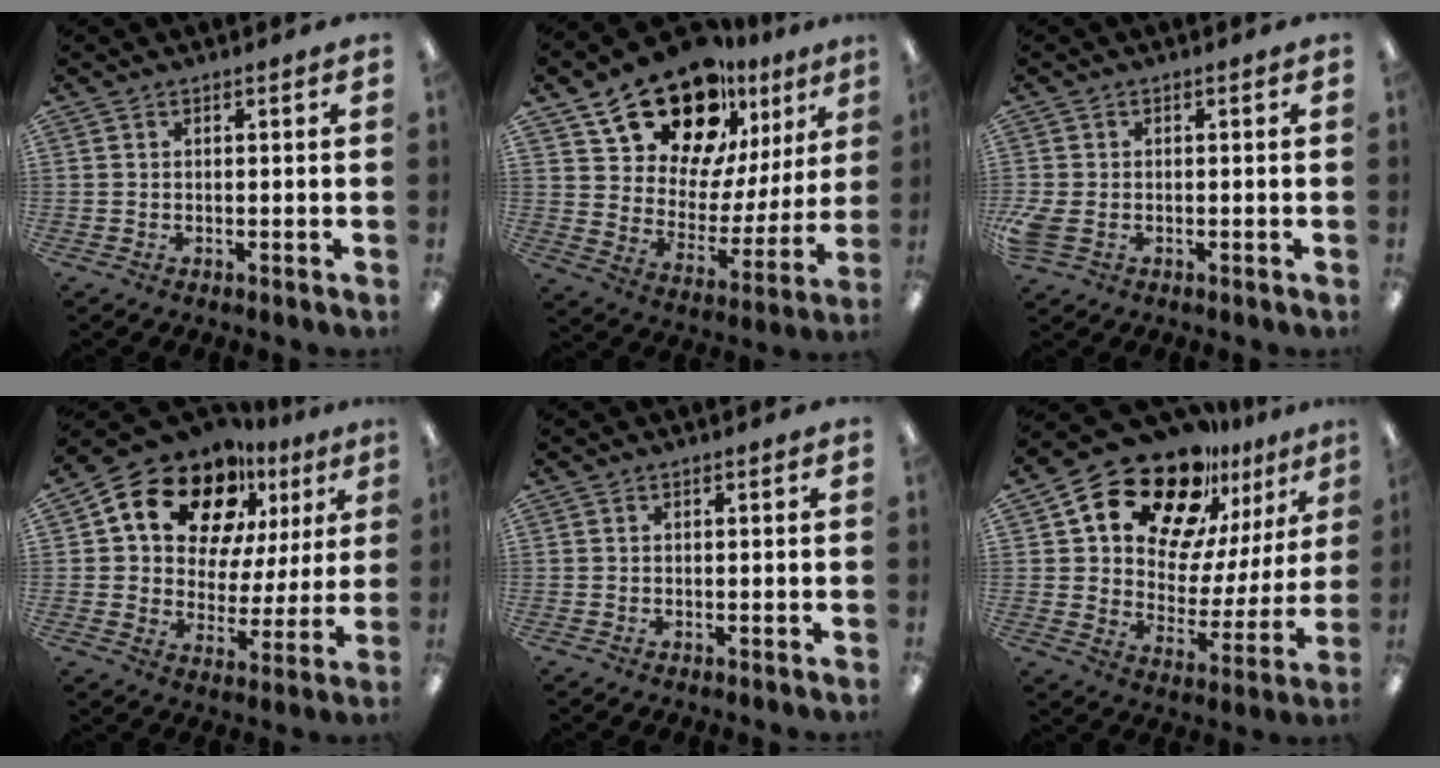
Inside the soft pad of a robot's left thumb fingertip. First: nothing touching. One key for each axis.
{"total": 20.5, "fx": 14.6, "fy": 11.0, "fz": 9.2, "tx": -0.156, "ty": -0.089, "tz": 0.263}
{"total": 4.1, "fx": -0.9, "fy": 3.0, "fz": 2.6, "tx": -0.063, "ty": 0.001, "tz": -0.019}
{"total": 17.5, "fx": 10.9, "fy": 10.9, "fz": 8.3, "tx": -0.157, "ty": -0.055, "tz": 0.198}
{"total": 0.0}
{"total": 20.1, "fx": 15.6, "fy": 9.6, "fz": 8.3, "tx": -0.150, "ty": -0.110, "tz": 0.274}